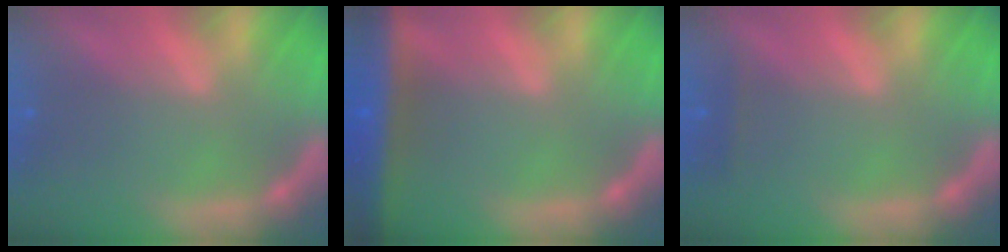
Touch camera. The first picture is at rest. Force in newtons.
{"total": 9.5}
{"total": 0.9}